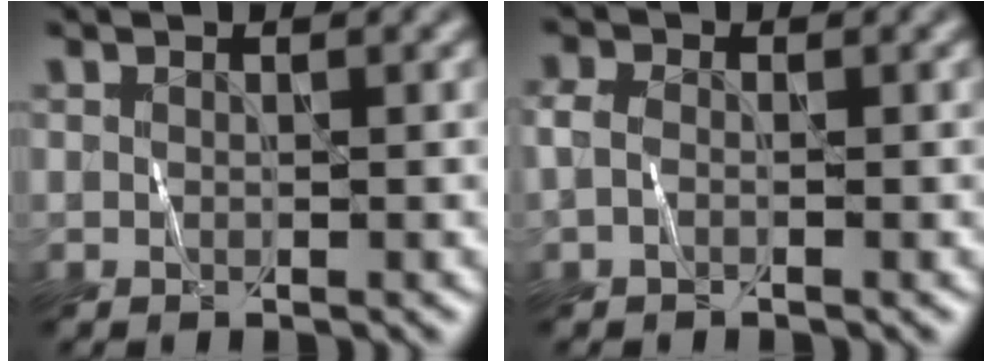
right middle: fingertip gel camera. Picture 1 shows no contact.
{"total": 1.1, "force": [-0.4, 0.7, 0.7], "torque": [-0.017, 0.005, -0.012]}